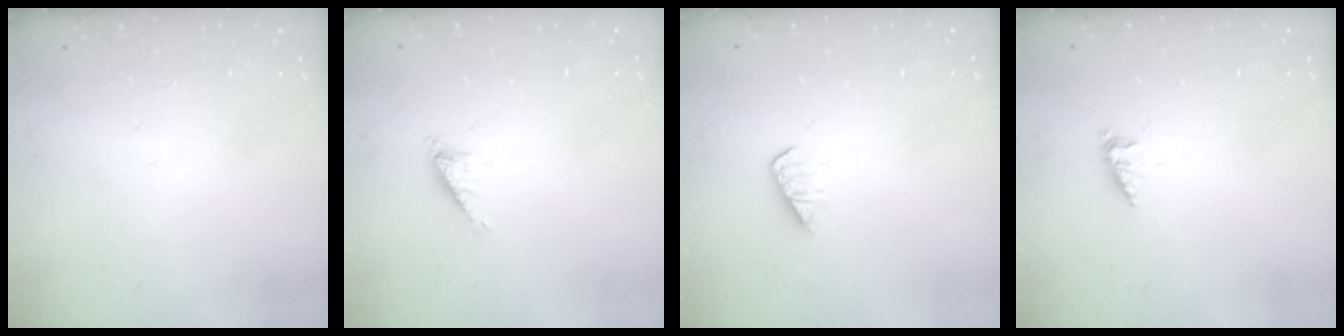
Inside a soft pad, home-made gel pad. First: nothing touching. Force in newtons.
{"total": 2.2, "press": 2.2, "slide": 0.3}
{"total": 1.6, "press": 1.5, "slide": 0.3}
{"total": 2.3, "press": 2.2, "slide": 0.3}